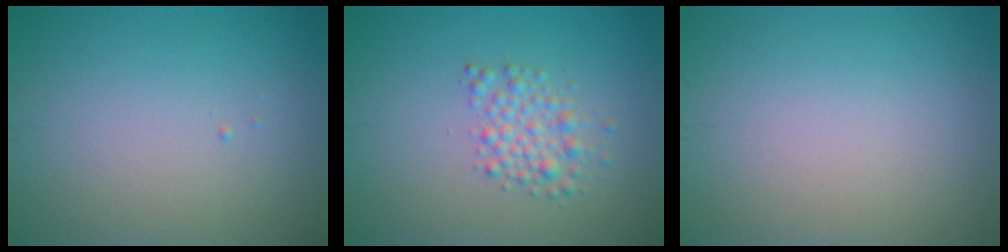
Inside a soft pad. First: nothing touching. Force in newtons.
{"total": 2.4, "press": 2.4, "slide": 0.1}
{"total": 0.0}